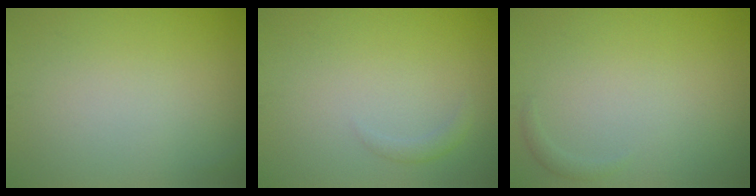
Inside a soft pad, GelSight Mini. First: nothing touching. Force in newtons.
{"total": 0.9, "press": 0.9, "slide": 0.1}
{"total": 0.7, "press": 0.7, "slide": 0.1}